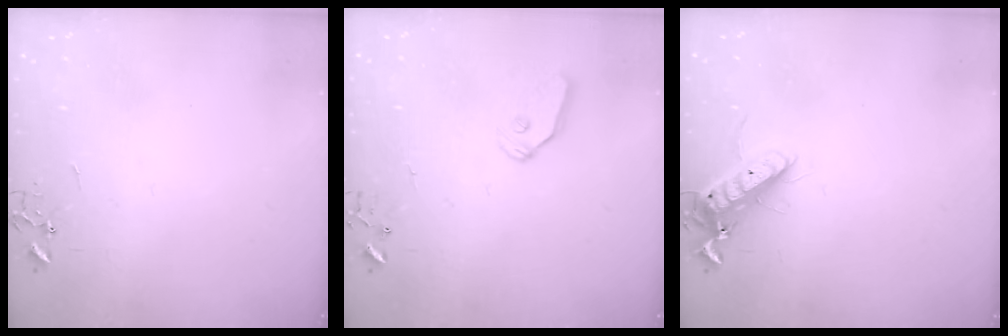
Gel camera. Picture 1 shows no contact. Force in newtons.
{"total": 7.2, "press": 7.2, "slide": 0.4}
{"total": 12.3, "press": 12.2, "slide": 1.7}